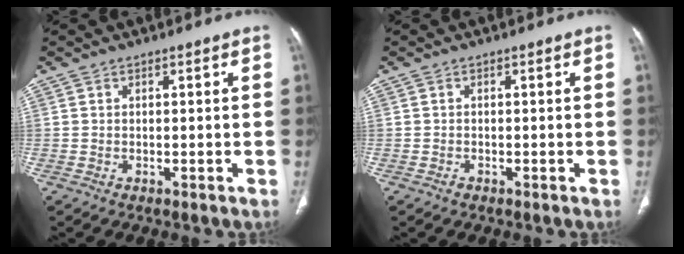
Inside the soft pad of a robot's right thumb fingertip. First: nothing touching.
{"total": 0.6, "force": [-0.4, 0.4, 0.1], "torque": [-0.002, 0.001, -0.009]}